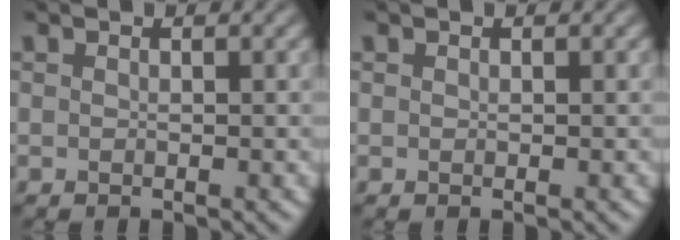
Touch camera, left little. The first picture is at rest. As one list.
[{"total": 0.0}]